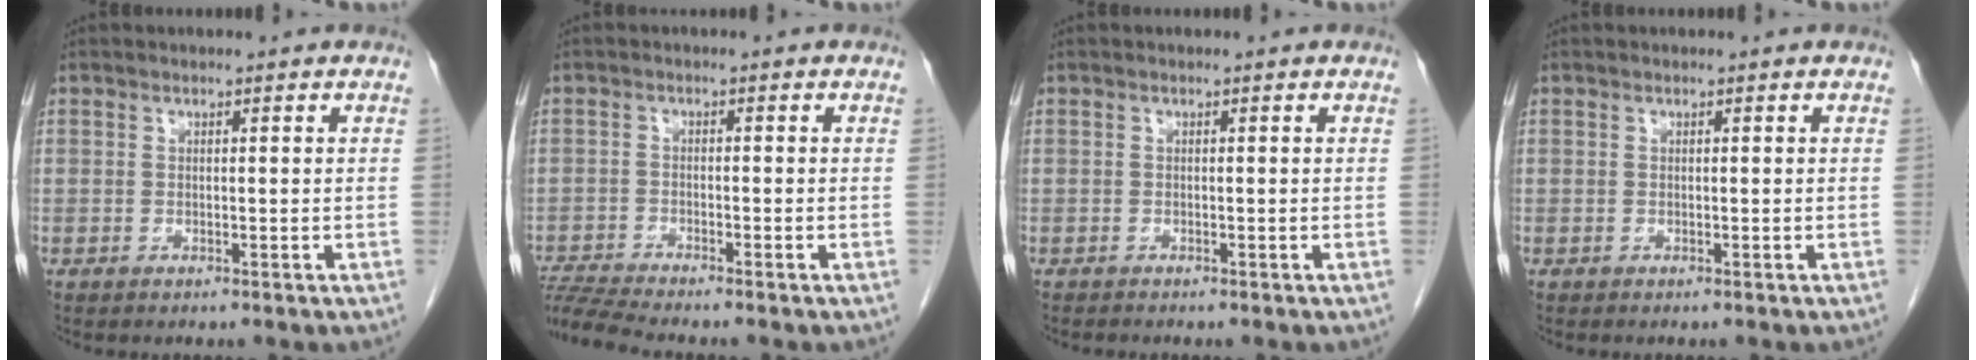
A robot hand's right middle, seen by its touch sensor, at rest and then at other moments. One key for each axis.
{"total": 5.5, "fx": -5.2, "fy": -1.4, "fz": 1.3, "tx": -0.031, "ty": -0.013, "tz": -0.096}
{"total": 0.5, "fx": -0.5, "fy": 0.0, "fz": 0.1, "tx": -0.008, "ty": -0.002, "tz": -0.011}
{"total": 0.0}